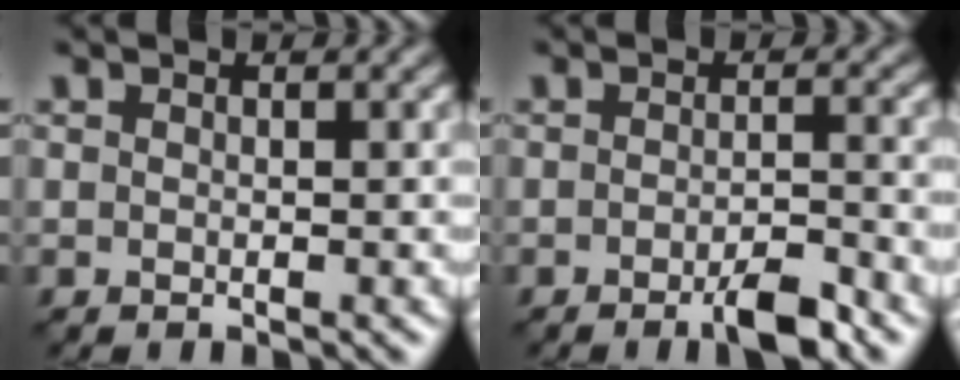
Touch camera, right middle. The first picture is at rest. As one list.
[{"total": 3.3, "force": [-1.9, 0.6, 2.6], "torque": [-0.044, 0.001, -0.038]}]